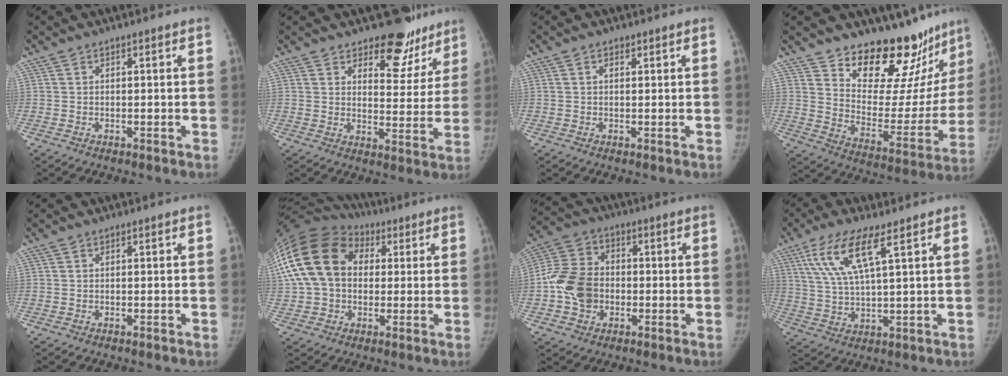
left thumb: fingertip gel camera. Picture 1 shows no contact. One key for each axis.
{"total": 12.2, "fx": 9.4, "fy": 6.3, "fz": 4.4, "tx": -0.002, "ty": -0.069, "tz": 0.116}
{"total": 0.5, "fx": 0.2, "fy": 0.4, "fz": 0.3, "tx": -0.003, "ty": -0.004, "tz": 0.002}
{"total": 20.6, "fx": 17.4, "fy": 7.9, "fz": 7.6, "tx": -0.049, "ty": -0.140, "tz": 0.247}
{"total": 0.0}
{"total": 22.7, "fx": 4.4, "fy": 16.9, "fz": 14.5, "tx": -0.317, "ty": 0.055, "tz": 0.079}
{"total": 10.8, "fx": -1.6, "fy": 8.5, "fz": 6.5, "tx": -0.111, "ty": 0.023, "tz": -0.039}
{"total": 10.1, "fx": 5.0, "fy": 2.1, "fz": 8.5, "tx": -0.189, "ty": -0.016, "tz": 0.103}